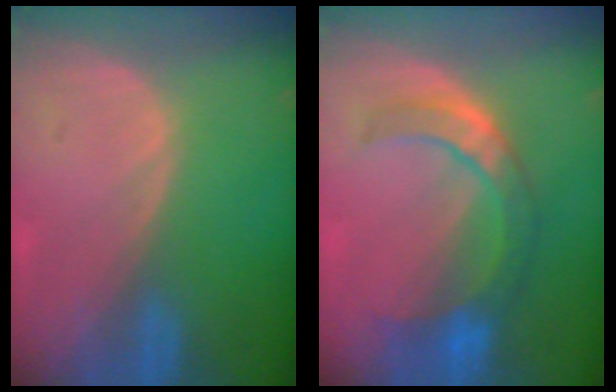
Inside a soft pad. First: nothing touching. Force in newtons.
{"total": 7.6, "press": 7.3, "slide": 1.9}